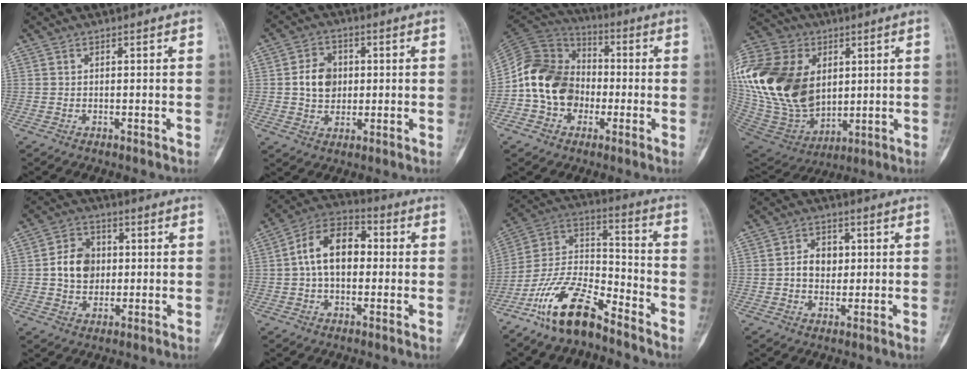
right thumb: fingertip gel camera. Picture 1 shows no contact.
{"total": 7.1, "force": [0.6, 5.6, 4.3], "torque": [-0.055, 0.003, 0.008]}
{"total": 15.5, "force": [-2.7, 12.8, 8.4], "torque": [-0.135, 0.044, -0.062]}
{"total": 32.4, "force": [6.0, 22.9, 22.1], "torque": [-0.479, 0.013, 0.128]}
{"total": 8.3, "force": [0.3, 6.7, 4.9], "torque": [-0.059, 0.009, 0.000]}
{"total": 12.1, "force": [0.7, 7.8, 9.3], "torque": [-0.143, 0.034, 0.000]}
{"total": 15.2, "force": [-10.8, 5.6, 9.1], "torque": [-0.163, 0.077, -0.210]}
{"total": 5.3, "force": [0.5, 4.3, 3.0], "torque": [-0.024, 0.007, 0.005]}